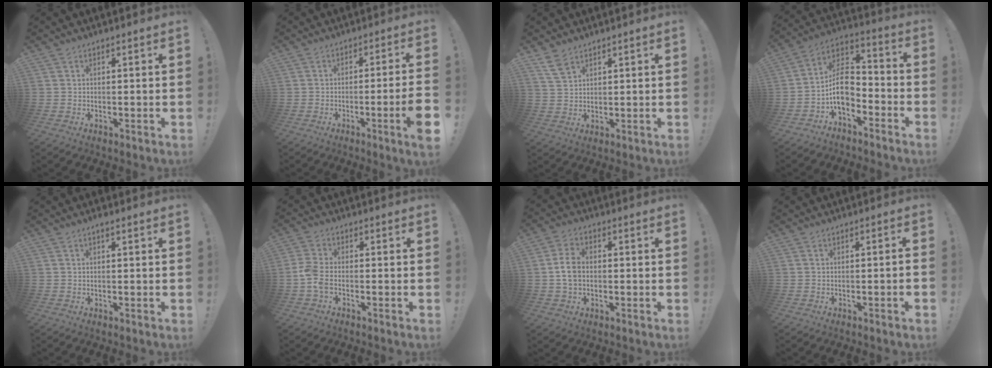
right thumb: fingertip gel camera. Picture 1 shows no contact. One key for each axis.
{"total": 7.6, "fx": -2.9, "fy": -0.5, "fz": 7.0, "tx": -0.115, "ty": 0.004, "tz": -0.046}
{"total": 5.0, "fx": 3.7, "fy": 2.3, "fz": 2.5, "tx": -0.042, "ty": -0.018, "tz": 0.070}
{"total": 11.2, "fx": -3.9, "fy": 7.5, "fz": 7.3, "tx": -0.124, "ty": 0.022, "tz": -0.067}
{"total": 1.0, "fx": 0.1, "fy": -0.1, "fz": 1.0, "tx": -0.019, "ty": 0.000, "tz": 0.002}
{"total": 5.7, "fx": -2.1, "fy": 2.7, "fz": 4.5, "tx": -0.113, "ty": -0.002, "tz": -0.038}
{"total": 6.3, "fx": -0.3, "fy": 4.3, "fz": 4.6, "tx": -0.082, "ty": 0.004, "tz": -0.008}
{"total": 2.1, "fx": -1.1, "fy": -0.2, "fz": 1.7, "tx": -0.033, "ty": 0.001, "tz": -0.017}